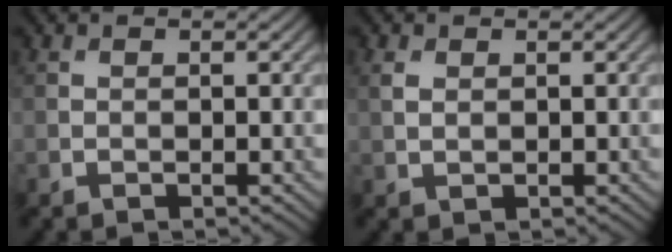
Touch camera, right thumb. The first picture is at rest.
{"total": 1.5, "force": [0.6, 1.0, 1.0], "torque": [-0.028, 0.000, 0.013]}